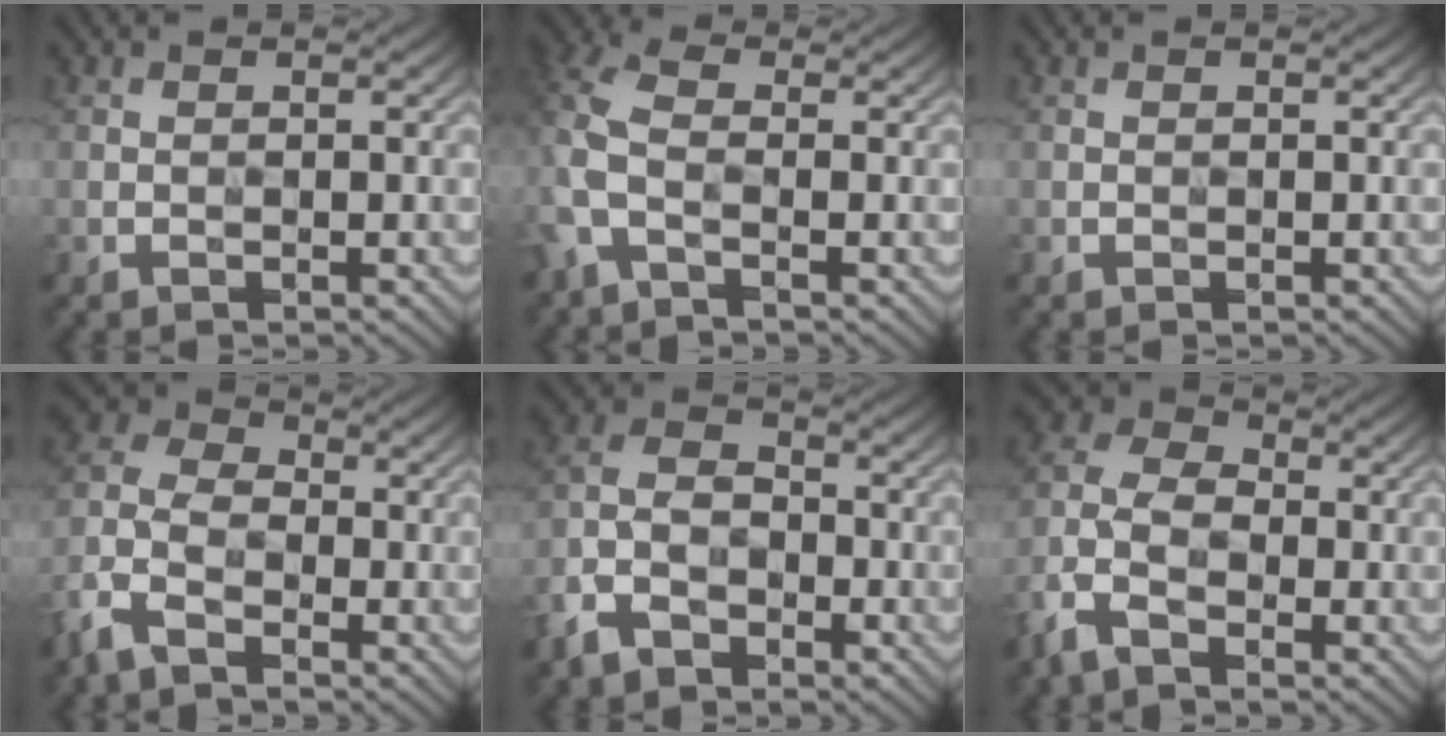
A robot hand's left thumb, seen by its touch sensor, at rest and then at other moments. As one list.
[{"total": 5.0, "force": [-0.5, 2.6, 4.2], "torque": [-0.110, 0.012, -0.024]}, {"total": 0.0}, {"total": 8.2, "force": [-4.5, 4.7, 4.9], "torque": [-0.135, -0.012, -0.106]}, {"total": 7.7, "force": [-4.7, 4.5, 4.1], "torque": [-0.102, -0.006, -0.107]}, {"total": 9.0, "force": [-4.4, 5.3, 5.7], "torque": [-0.155, -0.011, -0.106]}]